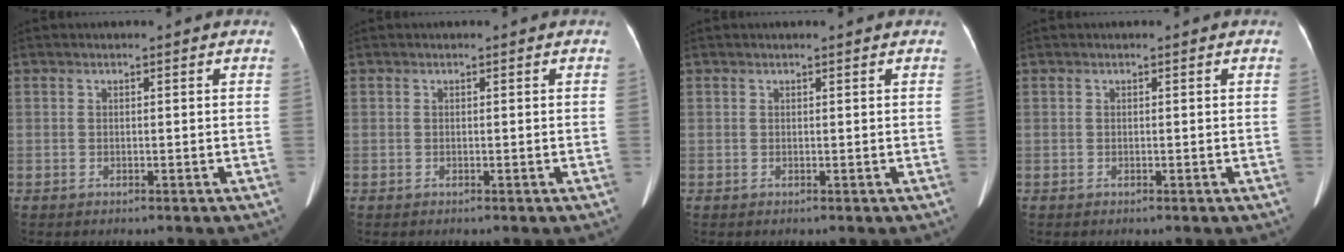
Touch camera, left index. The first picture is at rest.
{"total": 0.0}
{"total": 1.2, "force": [1.1, -0.1, 0.4], "torque": [-0.007, 0.011, 0.015]}
{"total": 0.0}